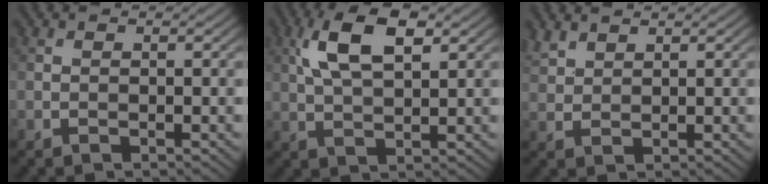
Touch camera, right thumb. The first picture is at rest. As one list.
[{"total": 8.1, "force": [3.2, 3.2, 6.8], "torque": [-0.141, 0.014, 0.061]}, {"total": 2.7, "force": [2.3, 1.0, 1.0], "torque": [-0.026, 0.006, 0.056]}]